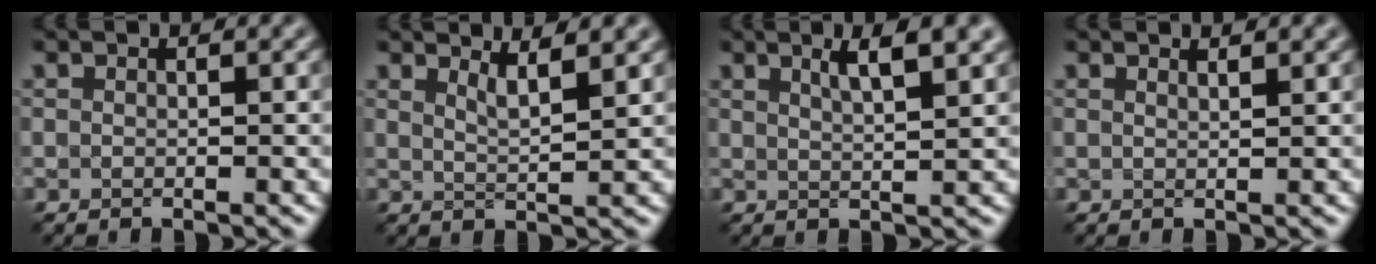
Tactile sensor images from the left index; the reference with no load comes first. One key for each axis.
{"total": 2.5, "fx": 1.7, "fy": 0.6, "fz": 1.8, "tx": -0.019, "ty": -0.002, "tz": 0.027}
{"total": 4.4, "fx": 2.4, "fy": 1.1, "fz": 3.5, "tx": -0.037, "ty": 0.009, "tz": 0.031}
{"total": 1.4, "fx": 1.1, "fy": 0.4, "fz": 0.7, "tx": -0.005, "ty": 0.000, "tz": 0.011}